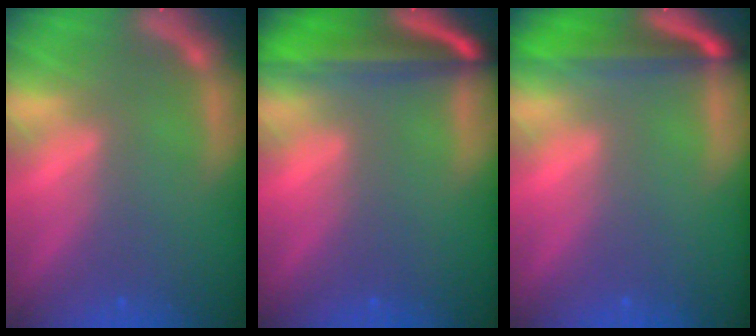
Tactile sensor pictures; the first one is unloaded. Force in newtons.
{"total": 8.6}
{"total": 6.0}